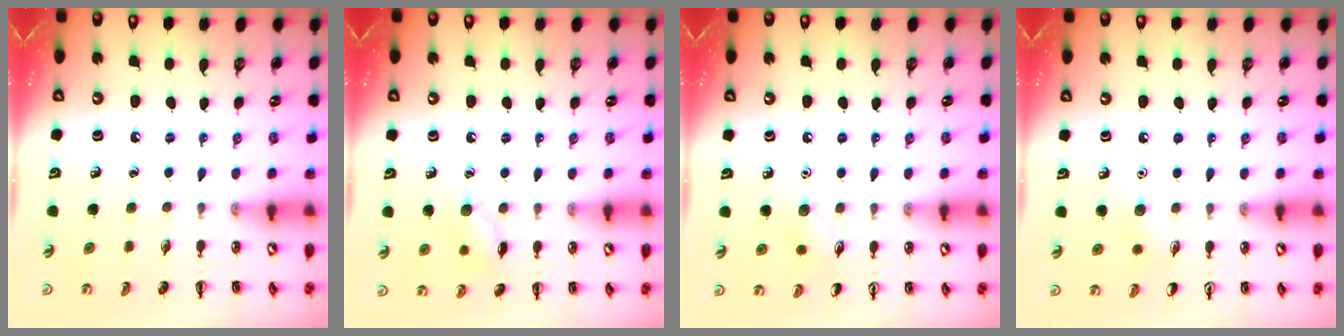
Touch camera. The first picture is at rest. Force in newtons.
{"total": 7.4, "press": 7.3, "slide": 0.8}
{"total": 5.1, "press": 4.9, "slide": 1.3}
{"total": 3.7, "press": 3.5, "slide": 1.1}